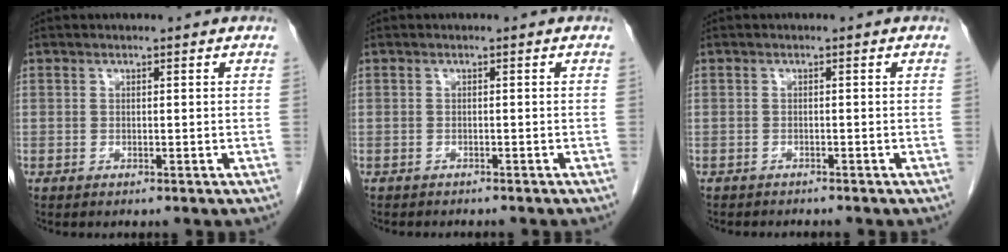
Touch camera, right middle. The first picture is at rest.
{"total": 3.1, "force": [-2.7, 0.8, 1.2], "torque": [-0.020, -0.004, -0.030]}
{"total": 2.5, "force": [-2.3, 0.6, 0.7], "torque": [-0.012, -0.004, -0.029]}